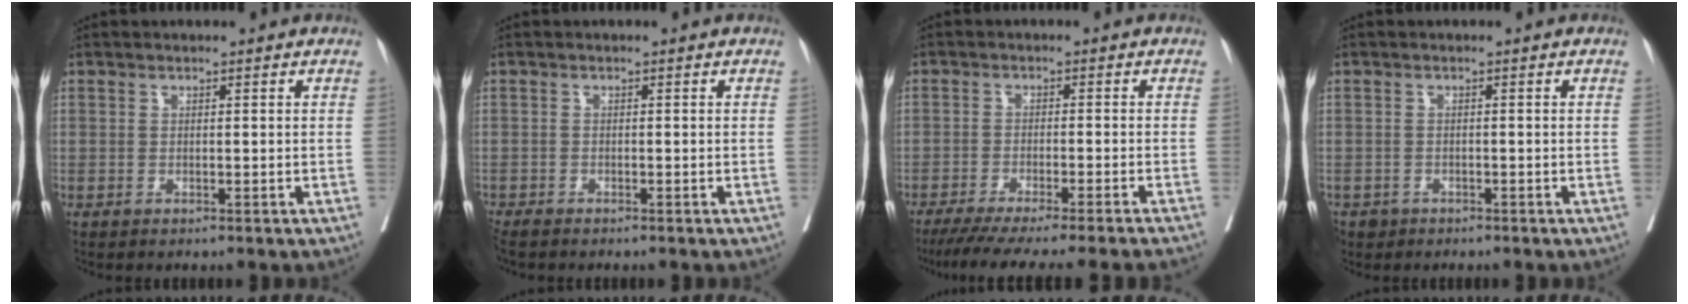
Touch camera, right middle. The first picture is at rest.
{"total": 1.6, "force": [-1.5, 0.3, 0.5], "torque": [-0.015, -0.007, -0.029]}
{"total": 15.4, "force": [-13.5, -1.6, 7.4], "torque": [-0.093, -0.053, -0.196]}
{"total": 2.3, "force": [-1.5, 1.7, 0.2], "torque": [-0.003, 0.003, -0.026]}